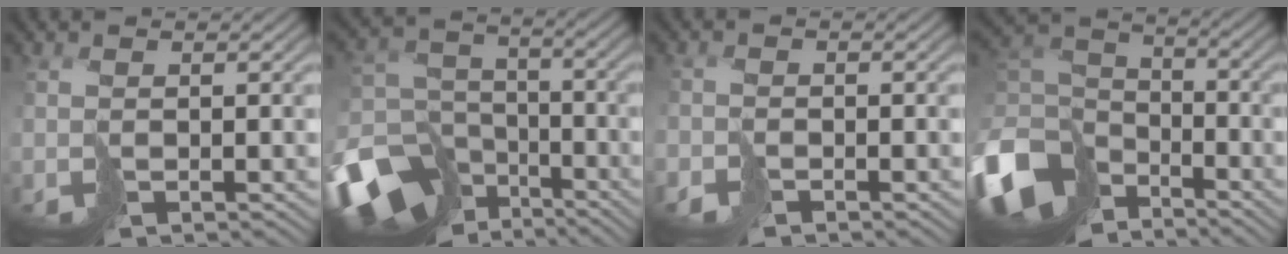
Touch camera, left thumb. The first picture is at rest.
{"total": 16.8, "force": [-10.0, 11.5, 6.9], "torque": [-0.233, -0.055, -0.134]}
{"total": 1.9, "force": [-1.6, 0.9, 0.4], "torque": [-0.009, -0.008, -0.037]}
{"total": 14.2, "force": [-7.2, 9.9, 7.1], "torque": [-0.235, -0.029, -0.133]}